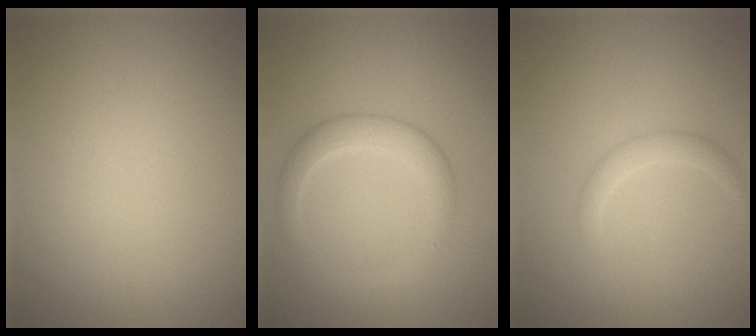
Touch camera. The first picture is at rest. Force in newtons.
{"total": 3.0, "press": 3.0, "slide": 0.1}
{"total": 1.4, "press": 1.4, "slide": 0.1}